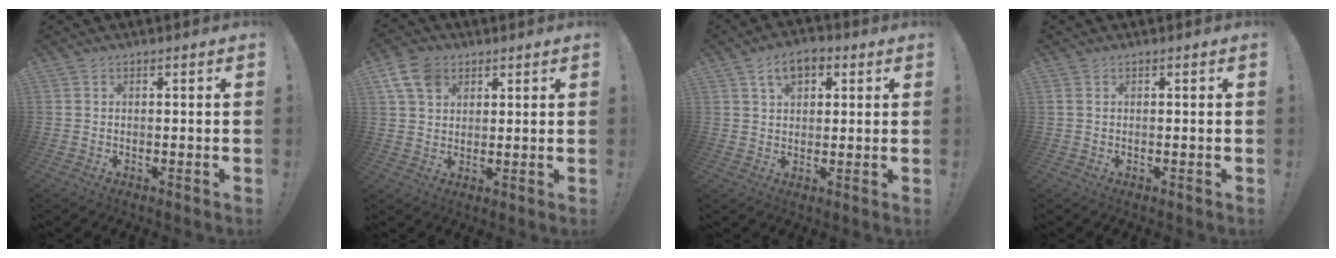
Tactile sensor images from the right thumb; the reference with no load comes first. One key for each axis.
{"total": 9.0, "fx": 4.6, "fy": 6.3, "fz": 4.3, "tx": -0.072, "ty": -0.008, "tz": 0.092}
{"total": 7.5, "fx": 3.4, "fy": 4.7, "fz": 4.7, "tx": -0.067, "ty": 0.002, "tz": 0.061}
{"total": 0.7, "fx": 0.2, "fy": 0.4, "fz": 0.5, "tx": -0.017, "ty": 0.005, "tz": 0.006}